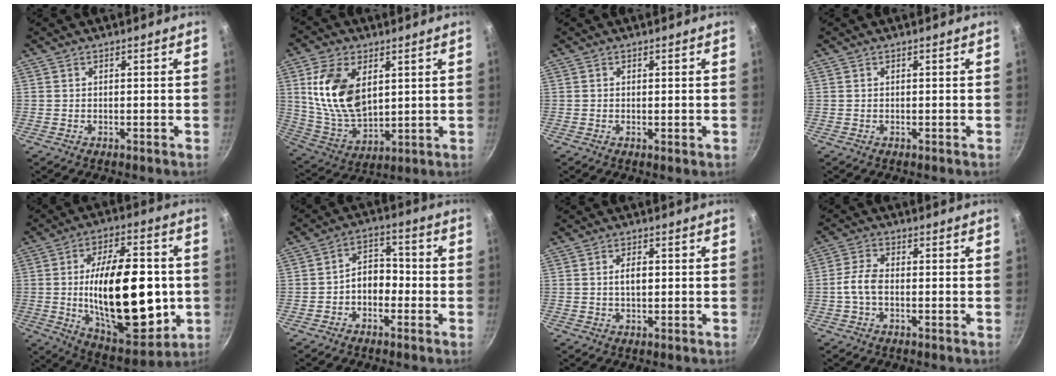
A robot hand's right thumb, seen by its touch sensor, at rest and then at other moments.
{"total": 15.2, "force": [4.2, 9.1, 11.4], "torque": [-0.199, -0.027, 0.093]}
{"total": 0.7, "force": [0.0, 0.2, 0.7], "torque": [-0.010, -0.002, -0.001]}
{"total": 0.0}
{"total": 28.1, "force": [-1.6, 13.7, 24.5], "torque": [-0.368, 0.000, -0.013]}
{"total": 6.0, "force": [-2.0, 4.2, 3.7], "torque": [-0.025, 0.033, -0.041]}
{"total": 2.8, "force": [0.2, 1.4, 2.3], "torque": [-0.033, 0.007, 0.004]}
{"total": 4.4, "force": [-1.0, 2.3, 3.7], "torque": [-0.081, 0.017, -0.028]}